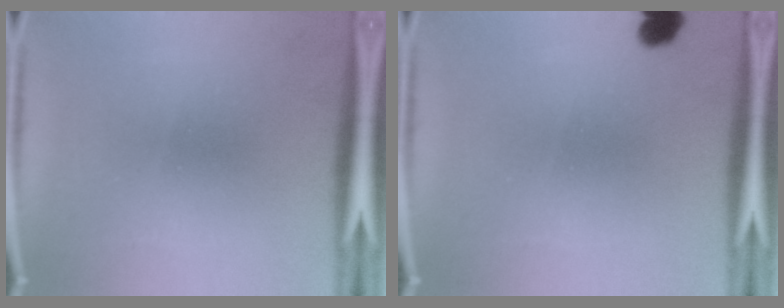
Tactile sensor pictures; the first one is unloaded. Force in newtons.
{"total": 2.7}